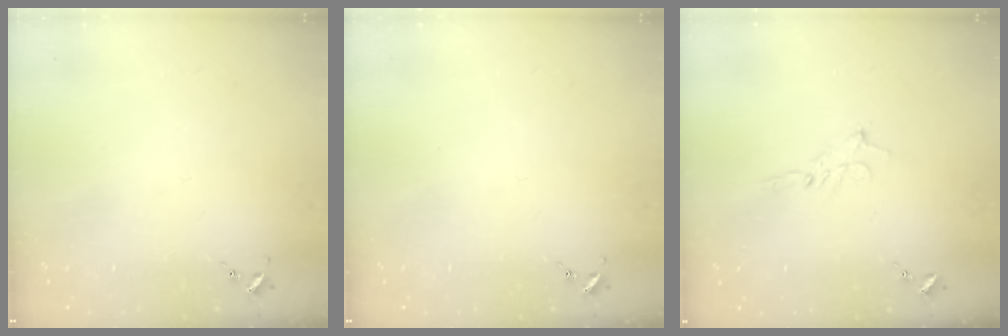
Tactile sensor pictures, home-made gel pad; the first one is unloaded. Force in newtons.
{"total": 0.0}
{"total": 2.9, "press": 2.9, "slide": 0.2}